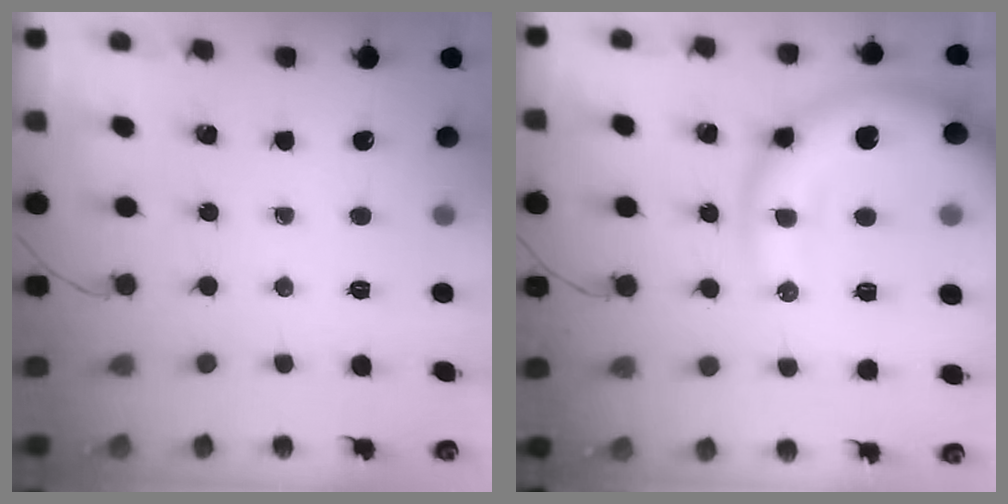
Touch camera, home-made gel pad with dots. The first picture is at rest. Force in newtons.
{"total": 17.5, "press": 17.3, "slide": 2.9}